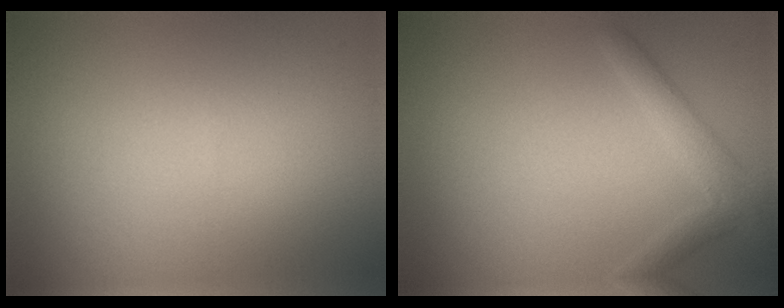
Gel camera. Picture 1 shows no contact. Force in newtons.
{"total": 2.3, "press": 2.3, "slide": 0.1}